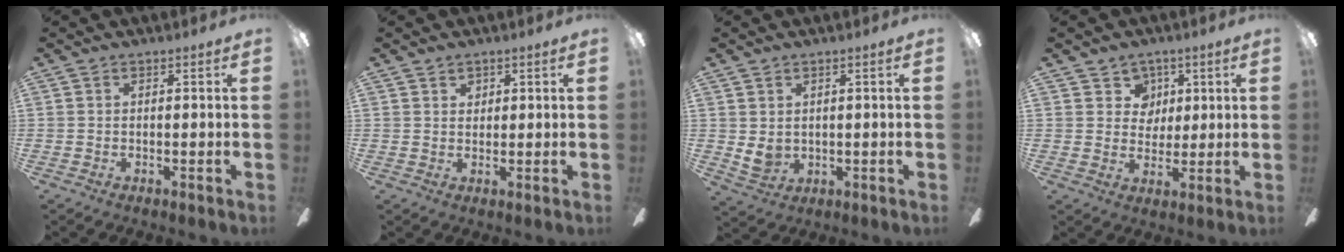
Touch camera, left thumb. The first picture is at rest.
{"total": 1.8, "force": [1.3, 1.2, 0.2], "torque": [0.012, -0.005, 0.021]}
{"total": 4.0, "force": [1.5, 3.2, 1.9], "torque": [-0.045, -0.010, 0.028]}
{"total": 6.2, "force": [3.0, 5.4, 0.7], "torque": [-0.009, -0.009, 0.053]}